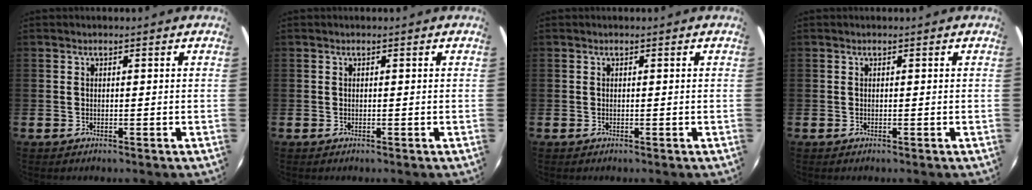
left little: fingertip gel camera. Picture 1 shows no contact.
{"total": 0.0}
{"total": 0.0}
{"total": 0.0}